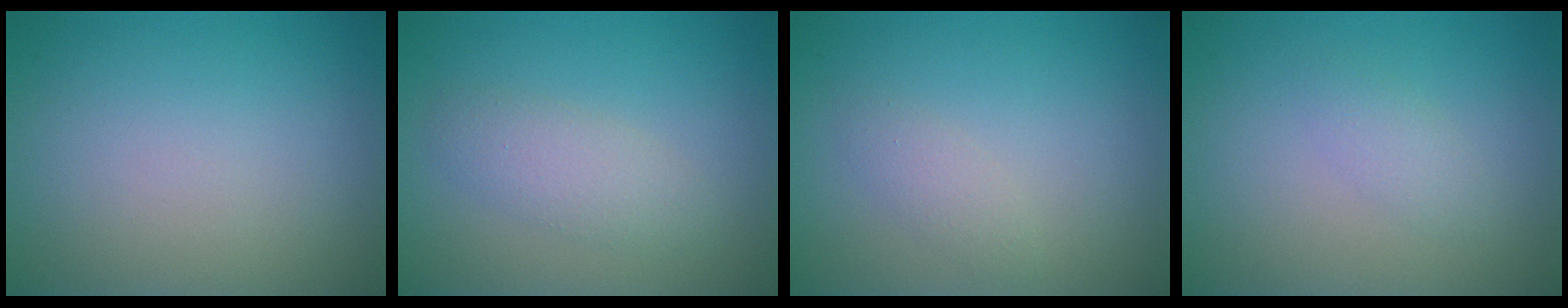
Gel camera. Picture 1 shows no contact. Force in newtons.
{"total": 2.5, "press": 2.5, "slide": 0.1}
{"total": 1.3, "press": 1.3, "slide": 0.1}
{"total": 1.4, "press": 1.4, "slide": 0.1}